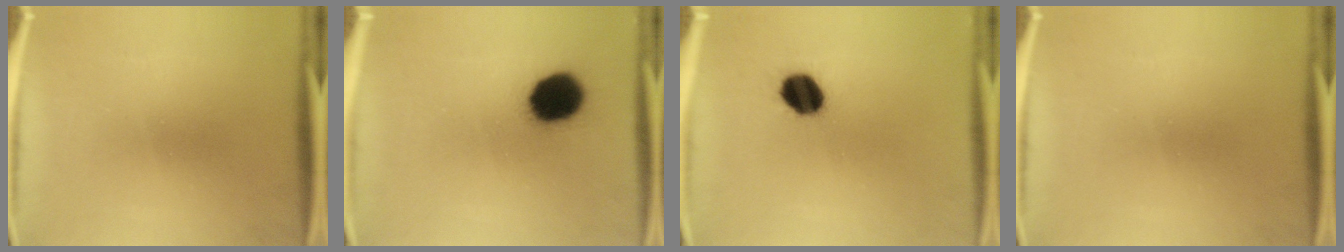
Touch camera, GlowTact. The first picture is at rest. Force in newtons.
{"total": 12.8}
{"total": 8.5}
{"total": 0.0}